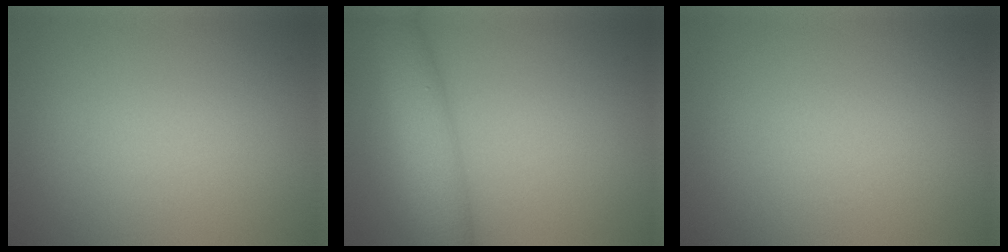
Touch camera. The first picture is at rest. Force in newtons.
{"total": 5.7, "press": 5.7, "slide": 0.2}
{"total": 0.0}